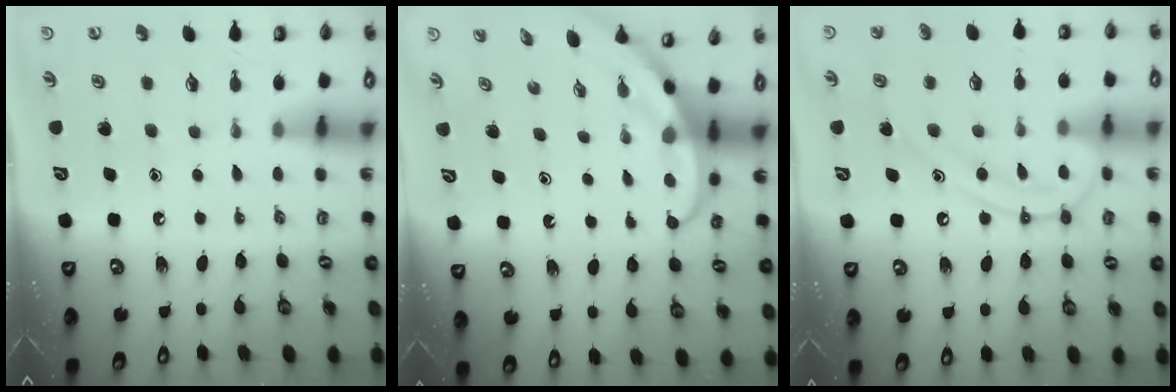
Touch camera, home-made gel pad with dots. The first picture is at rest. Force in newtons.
{"total": 3.8, "press": 3.8, "slide": 0.3}
{"total": 14.6, "press": 14.6, "slide": 1.3}